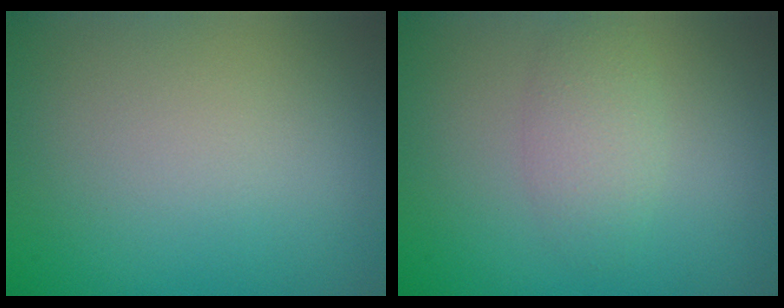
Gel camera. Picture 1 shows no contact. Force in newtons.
{"total": 1.2, "press": 1.2, "slide": 0.2}